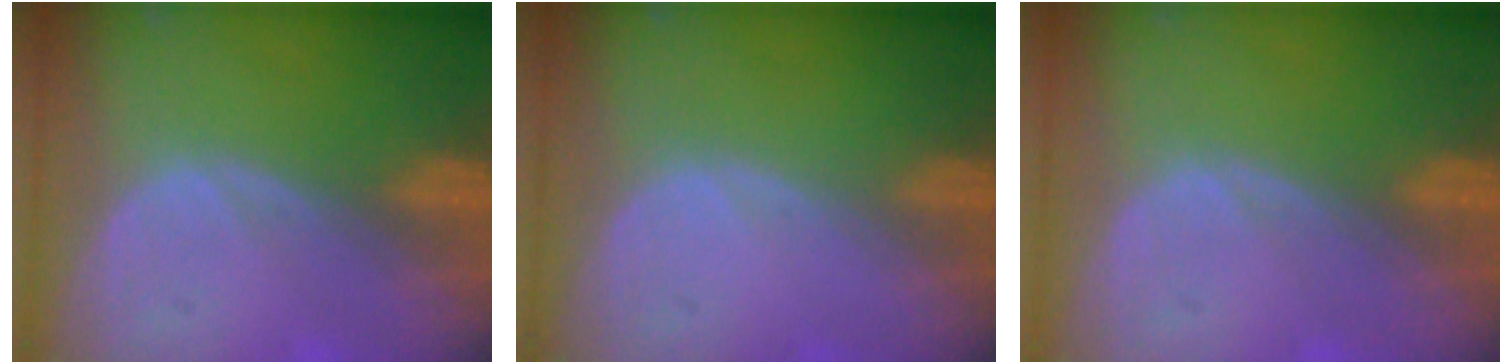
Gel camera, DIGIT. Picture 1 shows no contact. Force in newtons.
{"total": 0.0}
{"total": 0.0}